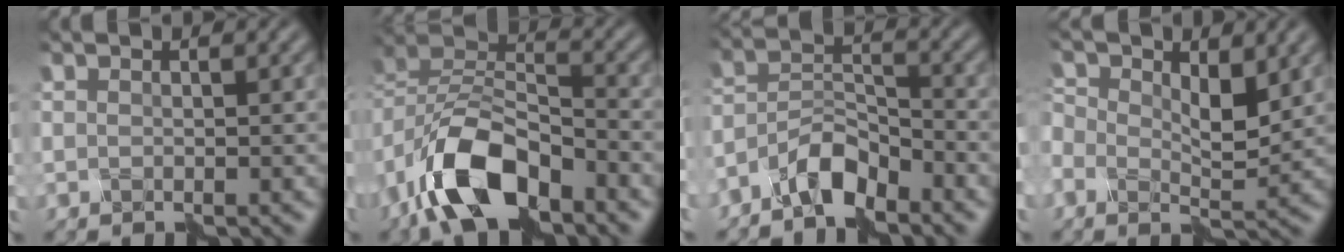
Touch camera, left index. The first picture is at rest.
{"total": 8.8, "force": [-5.9, 3.8, 5.3], "torque": [-0.102, 0.008, -0.119]}
{"total": 4.4, "force": [-4.0, 0.8, 1.5], "torque": [-0.026, 0.012, -0.083]}
{"total": 5.2, "force": [0.3, 2.7, 4.4], "torque": [-0.088, 0.003, 0.000]}